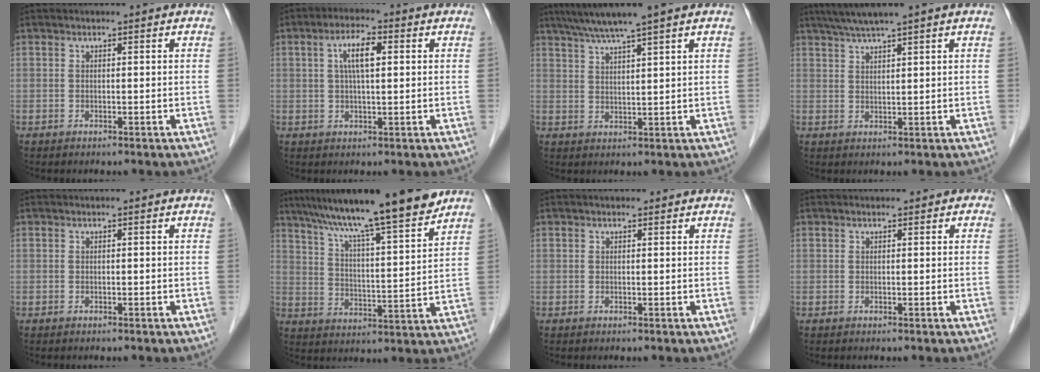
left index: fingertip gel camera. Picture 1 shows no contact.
{"total": 5.1, "force": [1.3, 1.3, 4.8], "torque": [-0.091, 0.014, 0.024]}
{"total": 7.4, "force": [5.7, -0.9, 4.6], "torque": [-0.077, 0.023, 0.097]}
{"total": 5.3, "force": [4.1, -0.9, 3.2], "torque": [-0.061, 0.020, 0.076]}
{"total": 0.0}
{"total": 16.6, "force": [13.4, -0.2, 9.7], "torque": [-0.149, 0.009, 0.211]}
{"total": 1.5, "force": [1.2, 0.7, 0.7], "torque": [-0.013, 0.014, 0.014]}
{"total": 1.1, "force": [0.7, 0.7, 0.3], "torque": [0.004, 0.006, 0.003]}